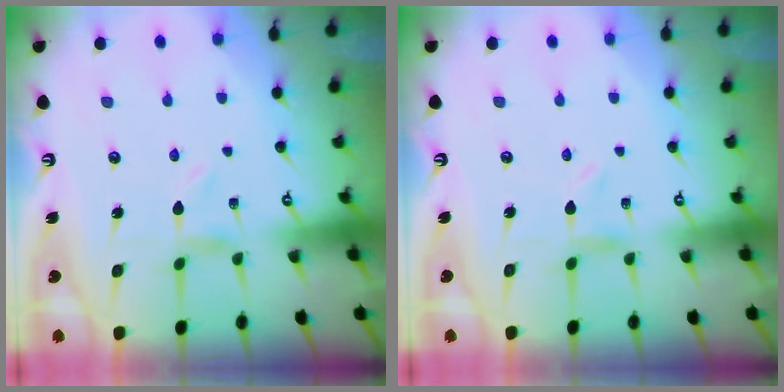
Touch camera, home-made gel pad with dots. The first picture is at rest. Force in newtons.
{"total": 0.0}